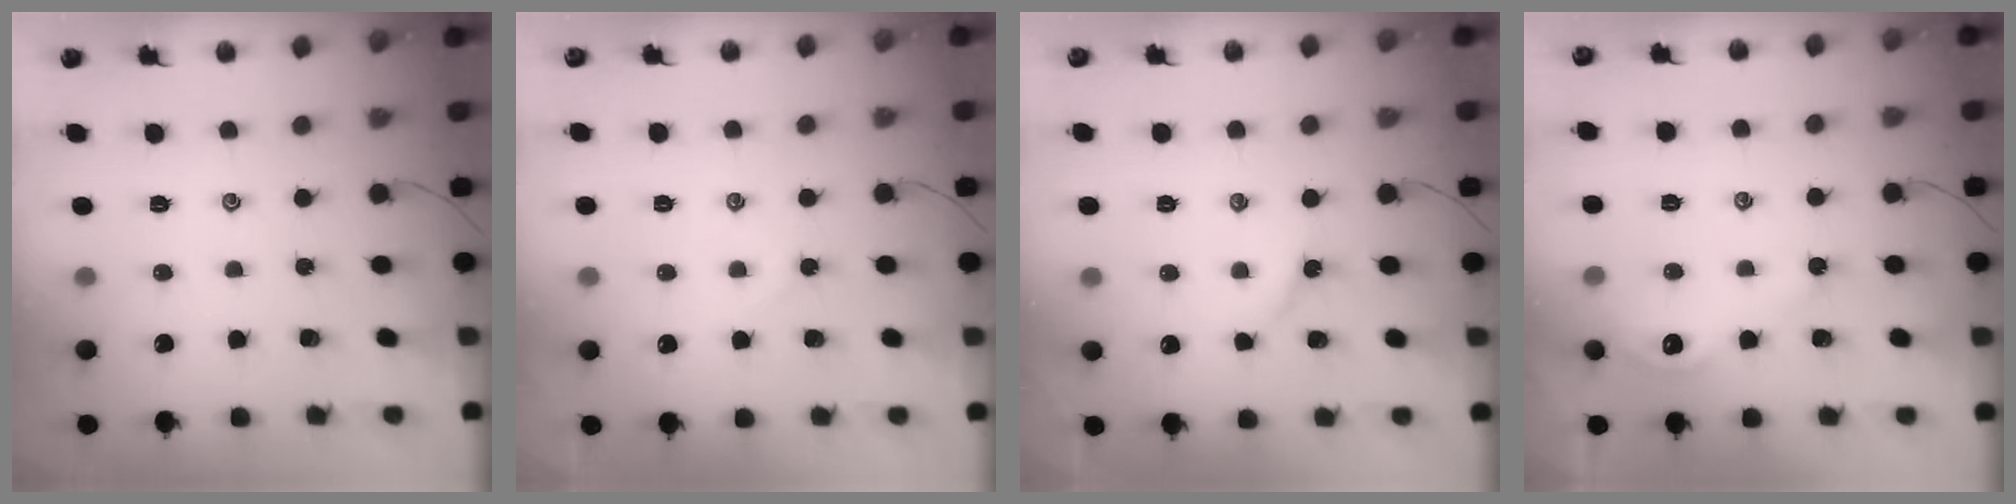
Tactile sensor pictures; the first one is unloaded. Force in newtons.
{"total": 1.4, "press": 1.4, "slide": 0.4}
{"total": 2.5, "press": 2.5, "slide": 0.3}
{"total": 5.7, "press": 5.7, "slide": 0.7}